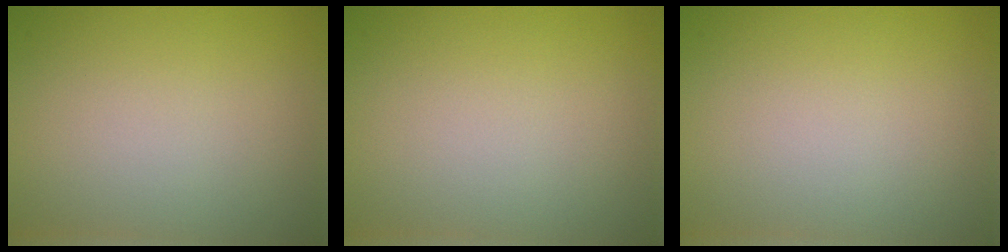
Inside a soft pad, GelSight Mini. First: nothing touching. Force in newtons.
{"total": 0.0}
{"total": 0.0}